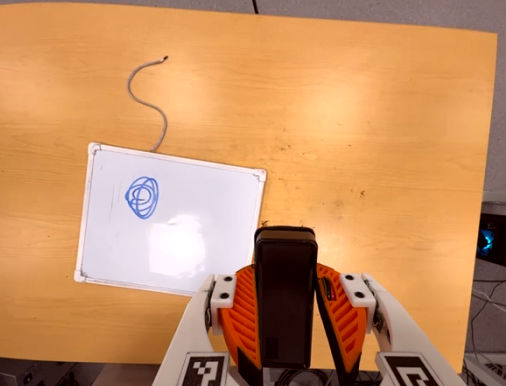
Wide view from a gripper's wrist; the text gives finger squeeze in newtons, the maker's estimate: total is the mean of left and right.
{"total": 6.8, "left": 5.0, "right": 8.6}